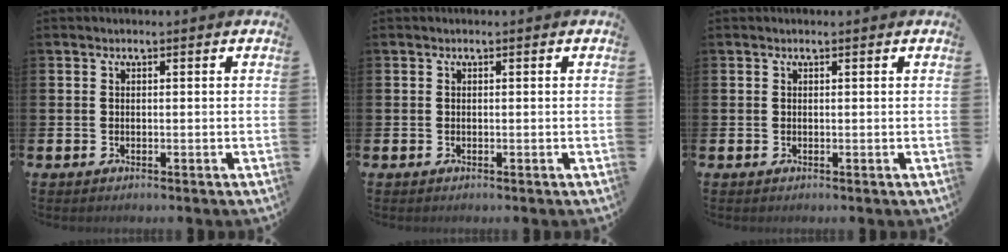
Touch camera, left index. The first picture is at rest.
{"total": 0.0}
{"total": 0.0}